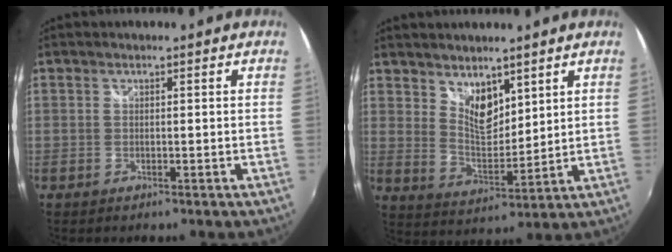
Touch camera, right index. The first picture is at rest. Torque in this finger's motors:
{"motor_torque": [0.16, 0.22, 0.17, 0.02]}